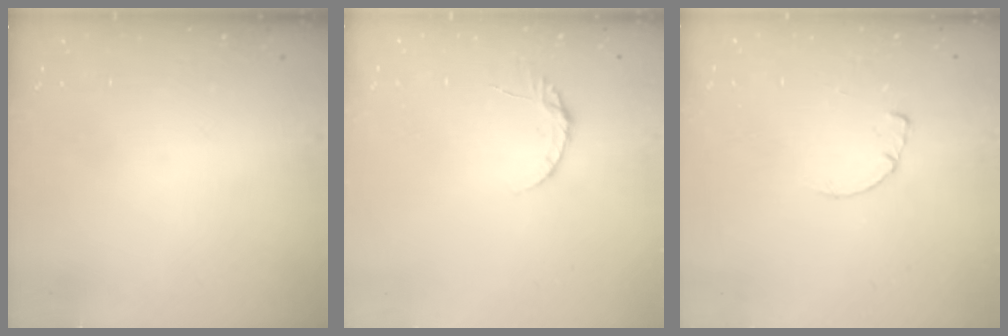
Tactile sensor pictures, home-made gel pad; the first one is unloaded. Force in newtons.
{"total": 4.1, "press": 4.1, "slide": 0.5}
{"total": 0.7, "press": 0.6, "slide": 0.2}